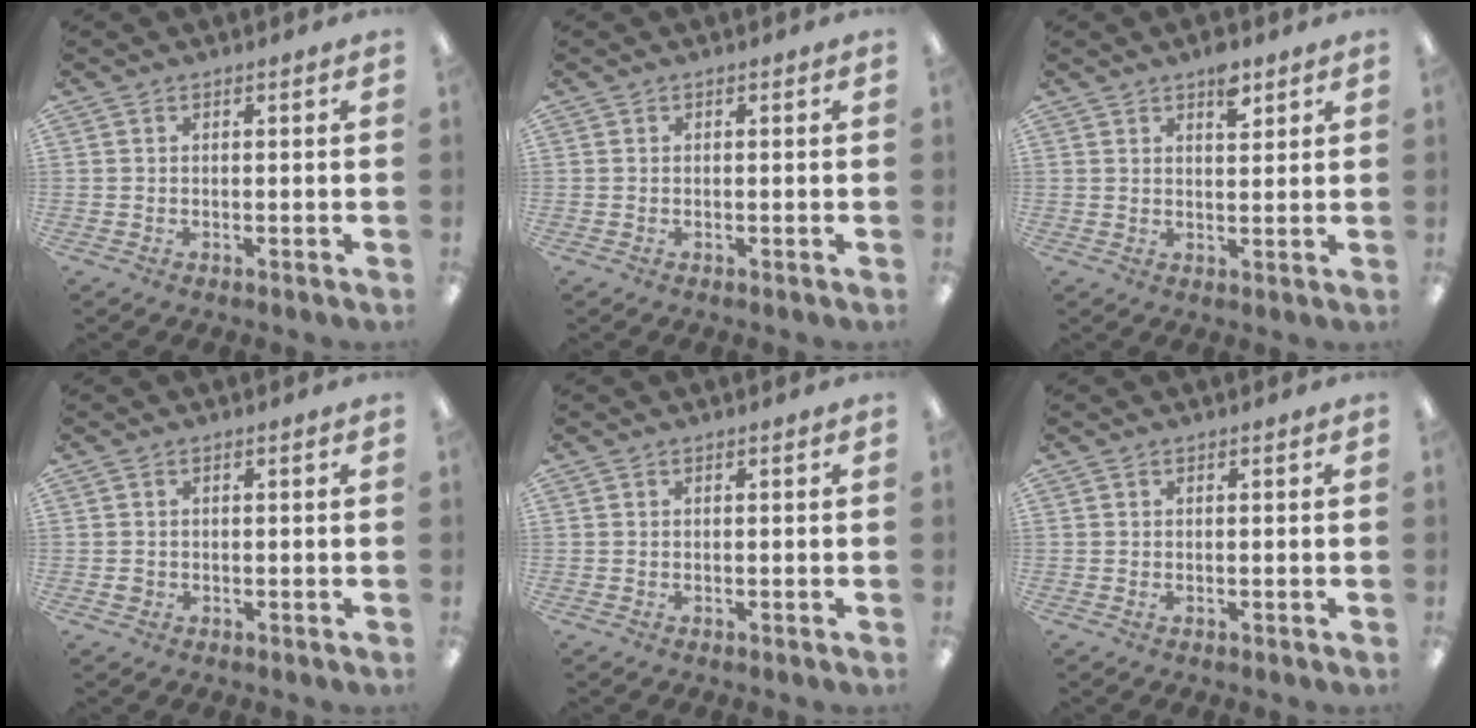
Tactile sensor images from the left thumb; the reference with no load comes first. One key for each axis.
{"total": 0.0}
{"total": 5.2, "fx": 3.6, "fy": 2.2, "fz": 3.0, "tx": -0.035, "ty": -0.018, "tz": 0.058}
{"total": 1.2, "fx": 0.2, "fy": 1.0, "fz": 0.7, "tx": -0.015, "ty": 0.003, "tz": 0.002}
{"total": 0.0}
{"total": 0.8, "fx": 0.0, "fy": 0.2, "fz": 0.8, "tx": -0.014, "ty": -0.001, "tz": 0.001}